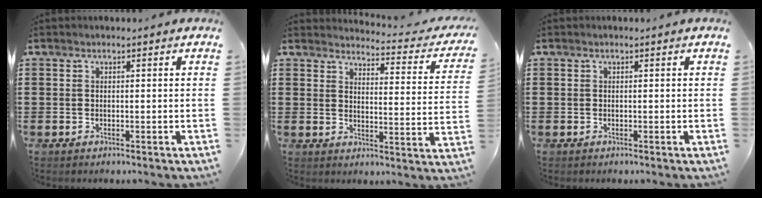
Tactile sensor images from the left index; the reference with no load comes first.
{"total": 3.3, "force": [3.2, 0.1, 1.0], "torque": [-0.024, -0.033, 0.047]}
{"total": 0.0}